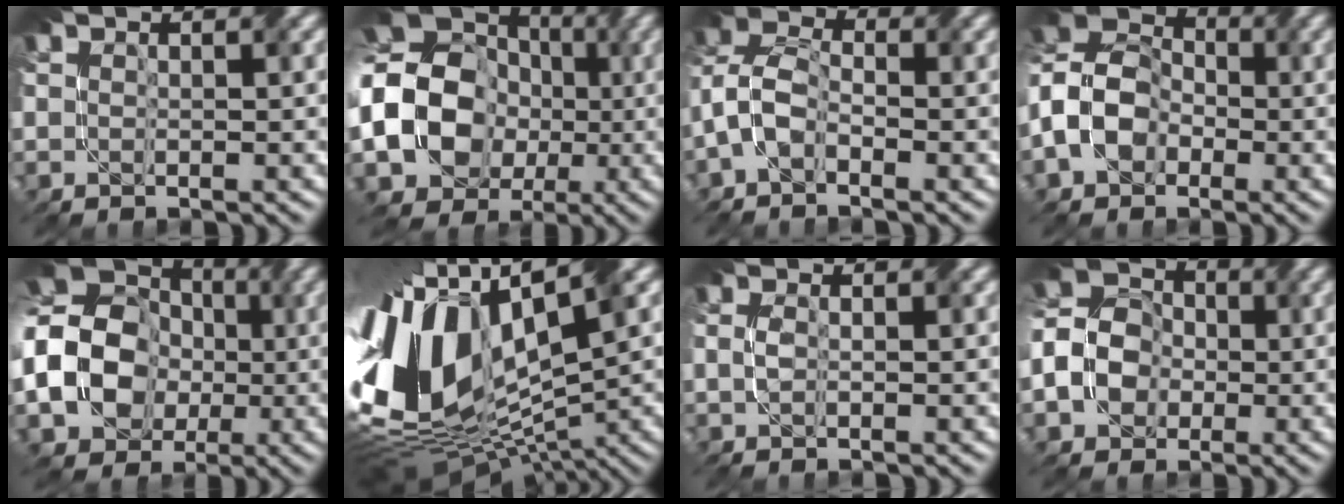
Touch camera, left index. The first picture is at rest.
{"total": 17.4, "force": [-2.9, 14.9, 8.5], "torque": [-0.182, -0.004, -0.087]}
{"total": 3.9, "force": [-1.9, 2.3, 2.6], "torque": [-0.060, 0.011, -0.052]}
{"total": 7.3, "force": [-2.4, 5.4, 4.2], "torque": [-0.086, 0.010, -0.067]}
{"total": 13.9, "force": [-2.2, 11.2, 7.9], "torque": [-0.150, -0.013, -0.067]}
{"total": 15.4, "force": [1.6, 8.1, 13.0], "torque": [-0.283, 0.014, 0.025]}
{"total": 0.8, "force": [-0.4, 0.2, 0.7], "torque": [-0.019, 0.001, -0.012]}
{"total": 6.0, "force": [-1.8, 4.9, 3.1], "torque": [-0.068, 0.008, -0.052]}